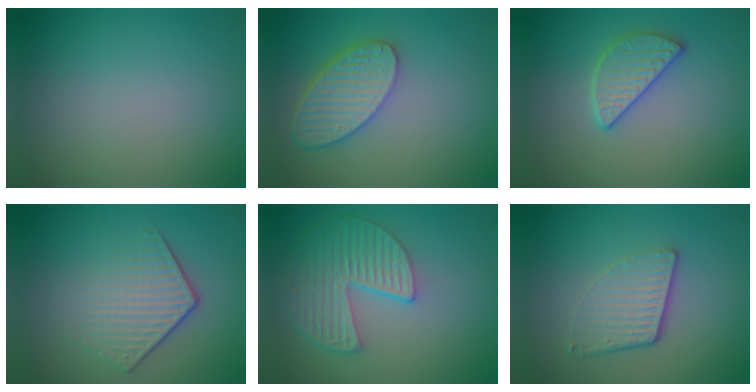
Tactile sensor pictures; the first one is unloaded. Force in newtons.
{"total": 5.6, "press": 4.8, "slide": 2.8}
{"total": 2.8, "press": 2.7, "slide": 0.7}
{"total": 4.2, "press": 3.1, "slide": 2.9}
{"total": 5.9, "press": 4.6, "slide": 3.7}
{"total": 4.4, "press": 2.9, "slide": 3.3}